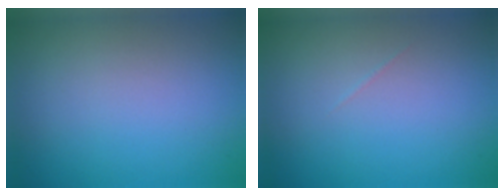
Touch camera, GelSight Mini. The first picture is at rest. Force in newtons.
{"total": 0.0}